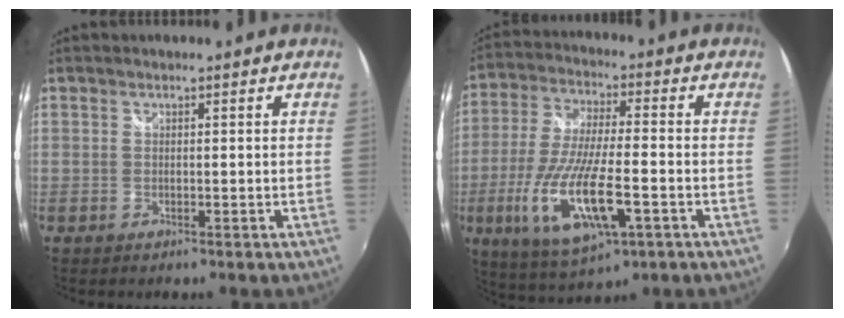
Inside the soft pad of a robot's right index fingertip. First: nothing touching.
{"total": 17.2, "force": [-5.9, 5.1, 15.3], "torque": [-0.317, -0.032, -0.103]}